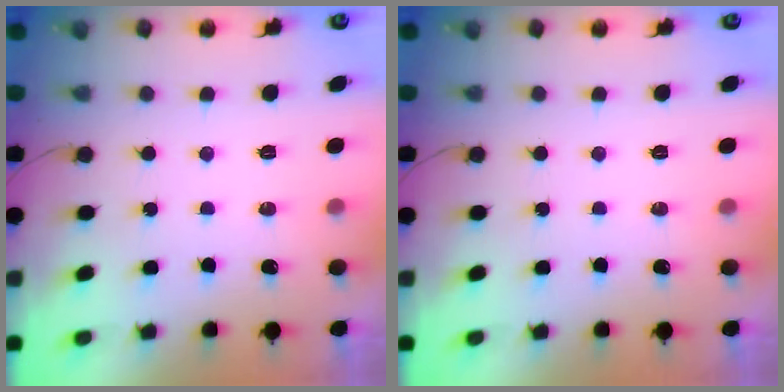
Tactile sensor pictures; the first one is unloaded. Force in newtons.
{"total": 0.0}